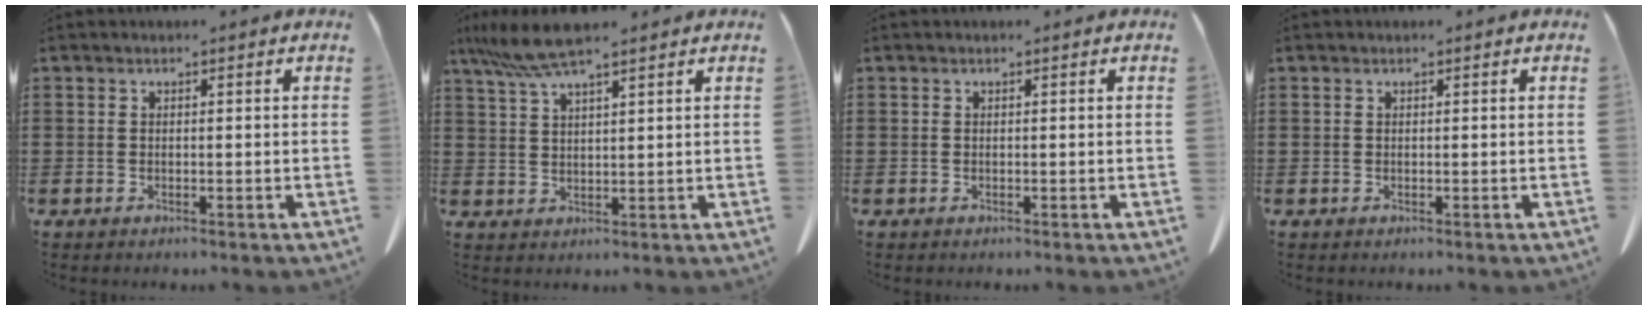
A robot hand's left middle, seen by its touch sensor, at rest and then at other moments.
{"total": 6.4, "force": [4.9, 0.5, 4.1], "torque": [-0.100, -0.014, 0.087]}
{"total": 0.0}
{"total": 0.0}